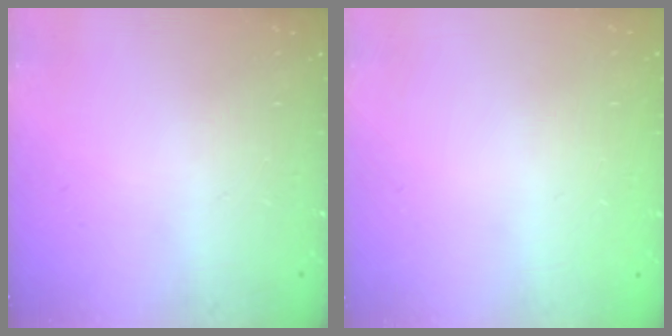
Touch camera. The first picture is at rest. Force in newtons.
{"total": 0.0}